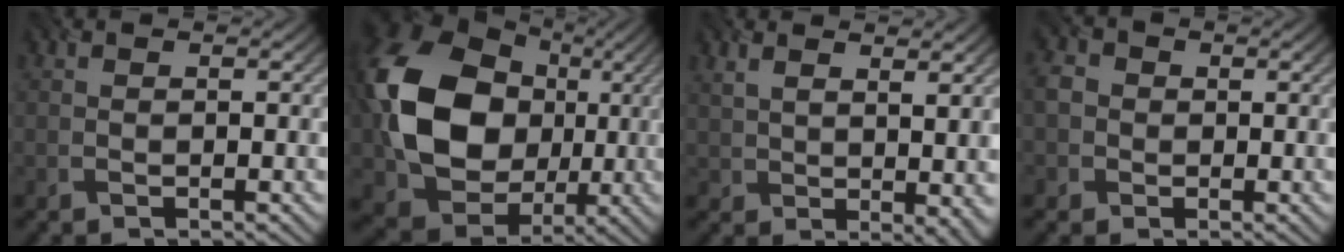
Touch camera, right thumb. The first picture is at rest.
{"total": 18.2, "force": [1.2, 14.4, 11.1], "torque": [-0.247, -0.015, 0.022]}
{"total": 5.9, "force": [2.4, 2.3, 4.9], "torque": [-0.083, -0.002, 0.059]}
{"total": 4.0, "force": [0.0, 3.8, 1.4], "torque": [-0.045, 0.007, -0.017]}